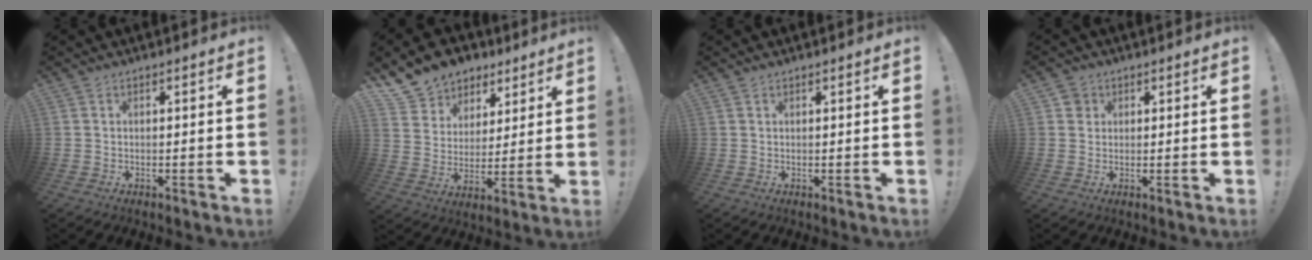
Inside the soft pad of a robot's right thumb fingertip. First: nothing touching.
{"total": 11.2, "force": [7.7, 7.8, 2.0], "torque": [-0.037, -0.060, 0.150]}
{"total": 0.6, "force": [0.5, 0.2, 0.2], "torque": [-0.001, -0.002, 0.009]}
{"total": 3.0, "force": [1.3, 2.7, 0.4], "torque": [-0.002, 0.000, 0.023]}